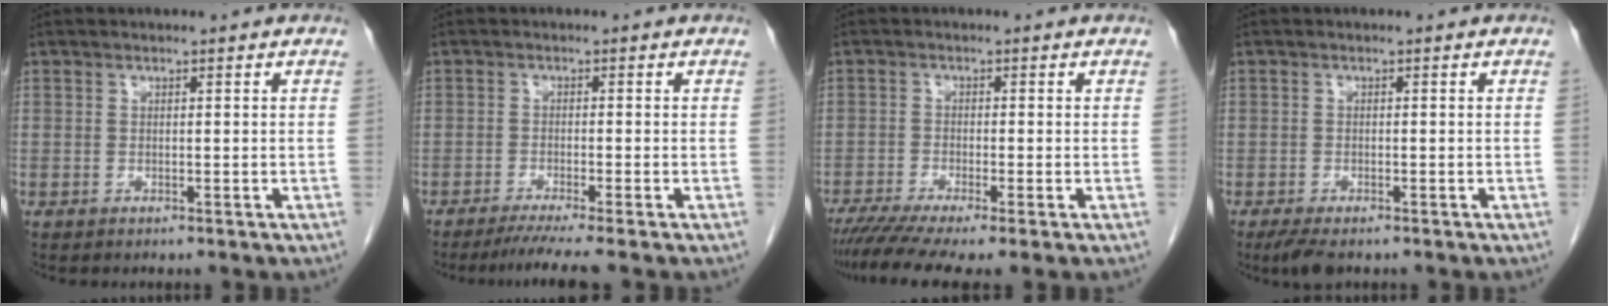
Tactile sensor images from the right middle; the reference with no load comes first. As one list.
[{"total": 5.0, "force": [-4.1, -1.2, 2.7], "torque": [-0.035, -0.014, -0.068]}, {"total": 7.6, "force": [-5.7, 0.2, 5.1], "torque": [-0.081, -0.015, -0.094]}, {"total": 3.2, "force": [-2.3, 1.2, 2.0], "torque": [-0.039, -0.007, -0.034]}]